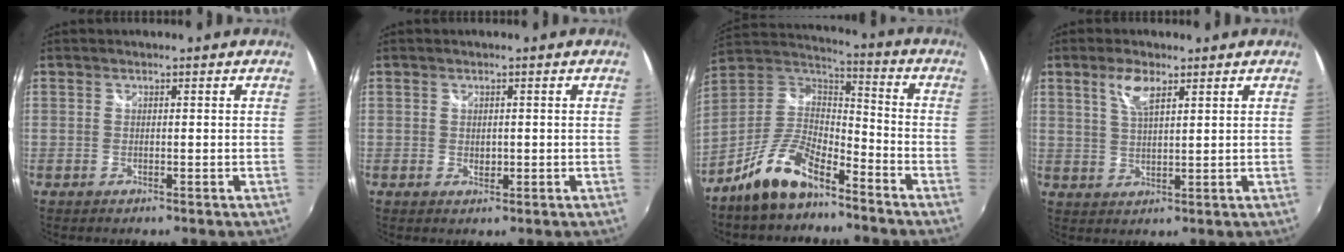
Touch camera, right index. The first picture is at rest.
{"total": 1.3, "force": [0.0, 1.0, 0.8], "torque": [-0.010, -0.002, 0.001]}
{"total": 13.4, "force": [-9.1, 5.1, 8.4], "torque": [-0.188, 0.006, -0.173]}
{"total": 4.8, "force": [2.7, 1.5, 3.7], "torque": [-0.071, 0.004, 0.053]}